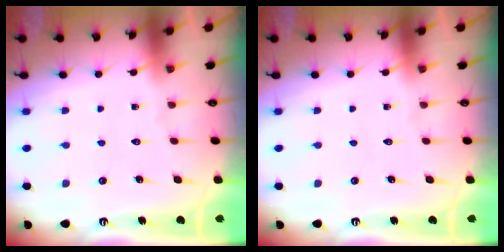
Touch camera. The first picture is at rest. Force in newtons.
{"total": 0.0}